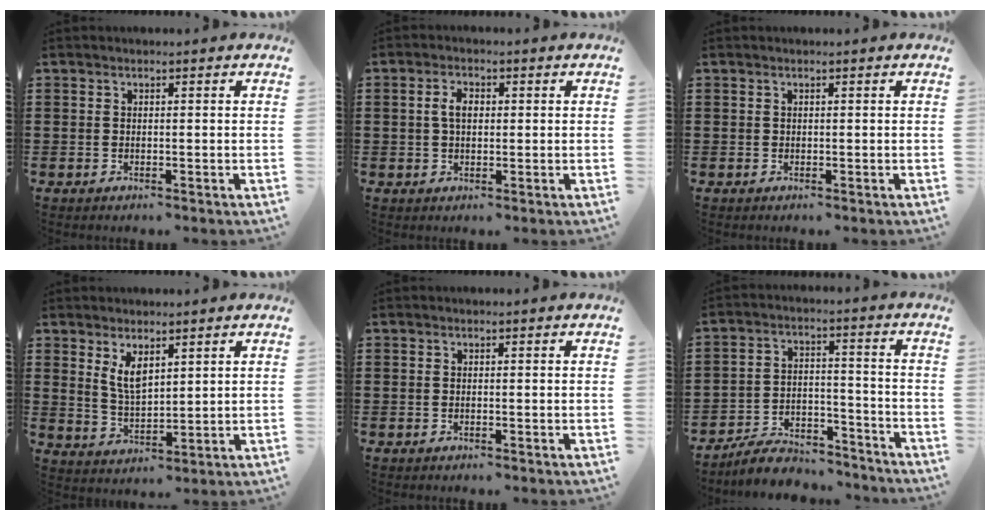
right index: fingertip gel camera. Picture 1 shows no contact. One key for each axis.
{"total": 3.2, "fx": 0.3, "fy": 1.8, "fz": 2.6, "tx": -0.054, "ty": 0.010, "tz": 0.003}
{"total": 0.0}
{"total": 4.6, "fx": 2.5, "fy": 2.0, "fz": 3.3, "tx": -0.071, "ty": 0.003, "tz": 0.045}
{"total": 0.0}
{"total": 6.3, "fx": -5.9, "fy": 1.5, "fz": 1.6, "tx": -0.028, "ty": 0.018, "tz": -0.112}